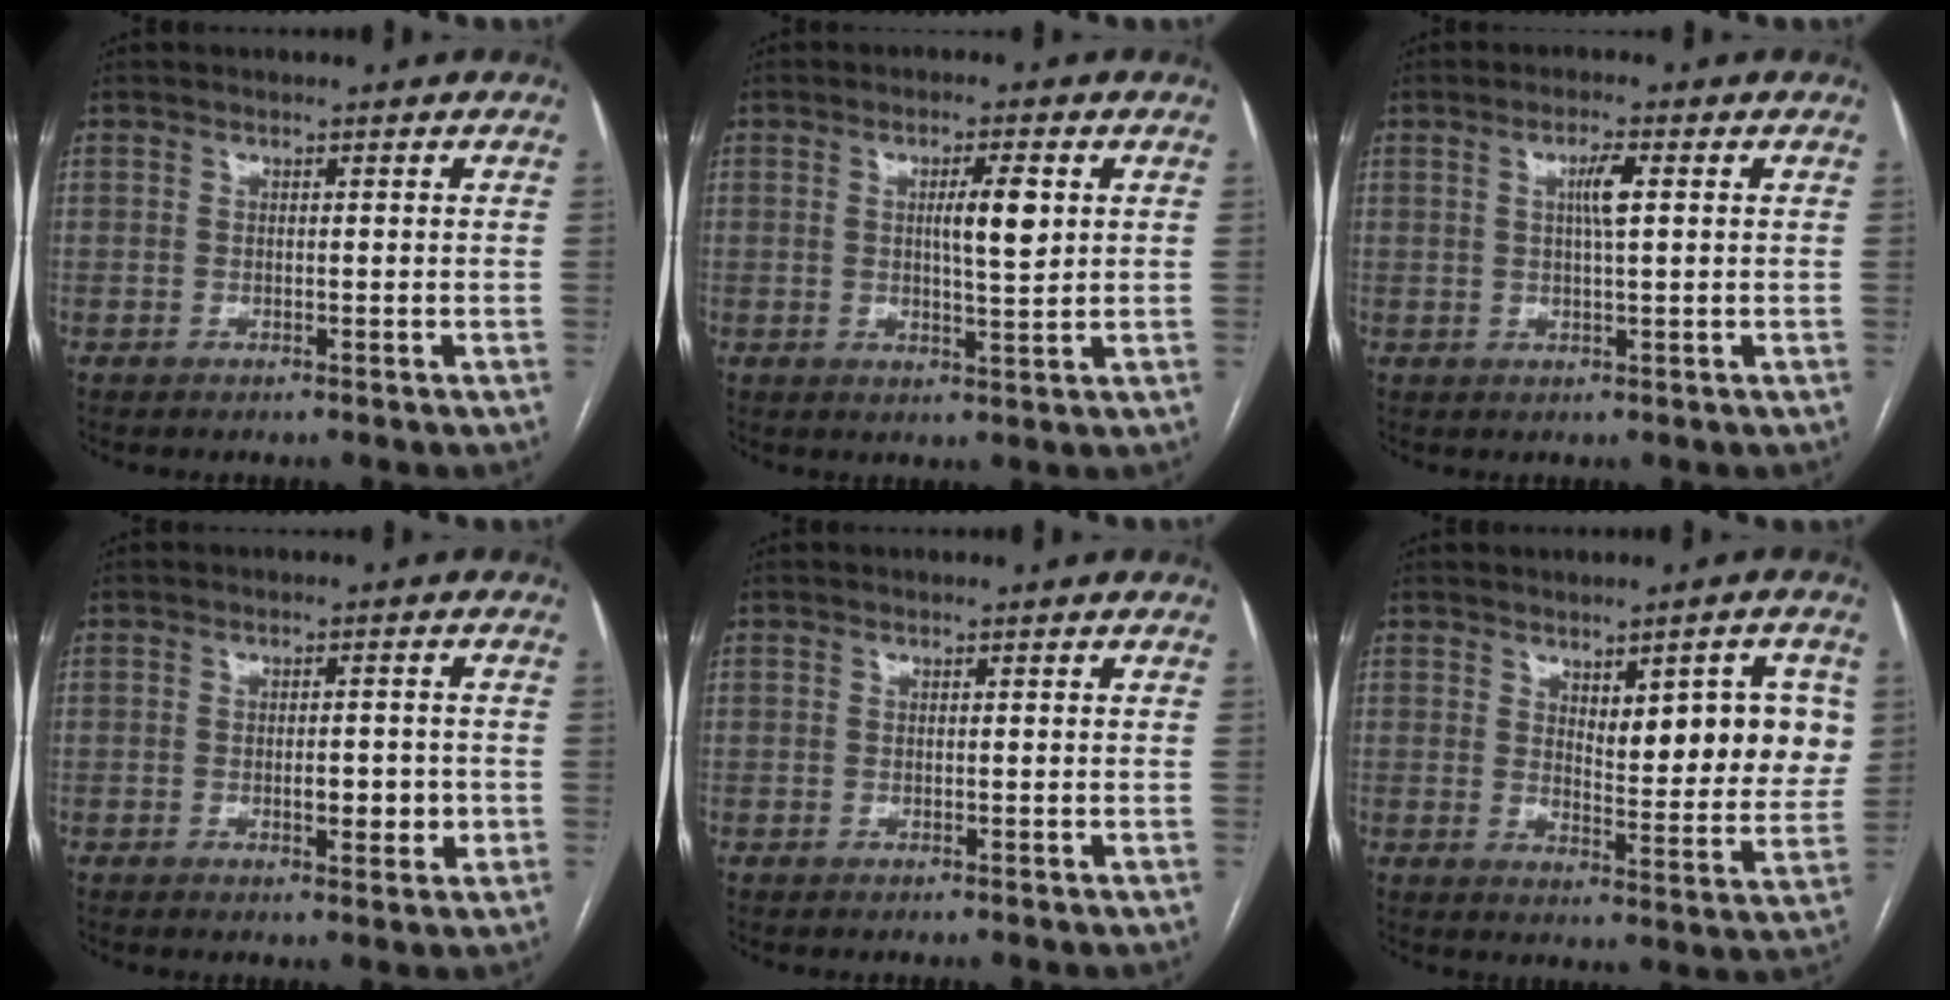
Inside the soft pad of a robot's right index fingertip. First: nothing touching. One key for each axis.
{"total": 5.0, "fx": 1.3, "fy": 0.6, "fz": 4.8, "tx": -0.083, "ty": 0.001, "tz": 0.024}
{"total": 3.3, "fx": 0.8, "fy": 0.1, "fz": 3.2, "tx": -0.059, "ty": 0.002, "tz": 0.014}
{"total": 3.8, "fx": -0.8, "fy": 1.4, "fz": 3.4, "tx": -0.053, "ty": 0.001, "tz": -0.005}
{"total": 0.0}
{"total": 11.3, "fx": 3.5, "fy": 3.3, "fz": 10.2, "tx": -0.124, "ty": 0.002, "tz": 0.053}